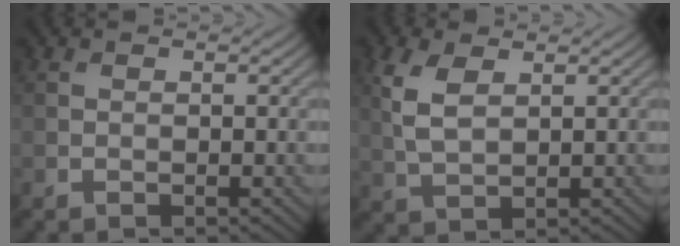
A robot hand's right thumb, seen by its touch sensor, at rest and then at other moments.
{"total": 4.9, "force": [1.7, 2.5, 3.9], "torque": [-0.106, 0.003, 0.037]}